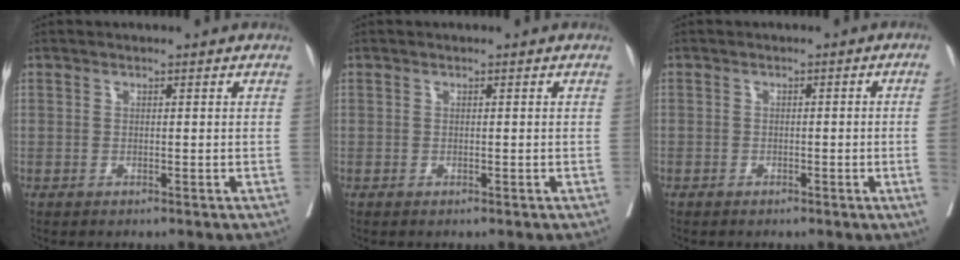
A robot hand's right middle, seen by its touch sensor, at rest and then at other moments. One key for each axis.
{"total": 0.0}
{"total": 2.6, "fx": -0.6, "fy": -0.6, "fz": 2.5, "tx": -0.033, "ty": 0.003, "tz": -0.010}